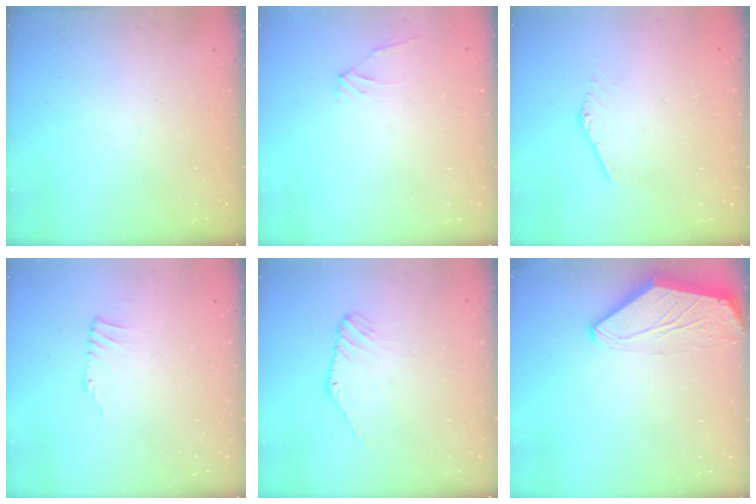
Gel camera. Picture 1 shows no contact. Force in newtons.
{"total": 1.0, "press": 0.8, "slide": 0.6}
{"total": 0.7, "press": 0.6, "slide": 0.2}
{"total": 1.3, "press": 1.2, "slide": 0.2}
{"total": 0.7, "press": 0.7, "slide": 0.2}
{"total": 0.0}